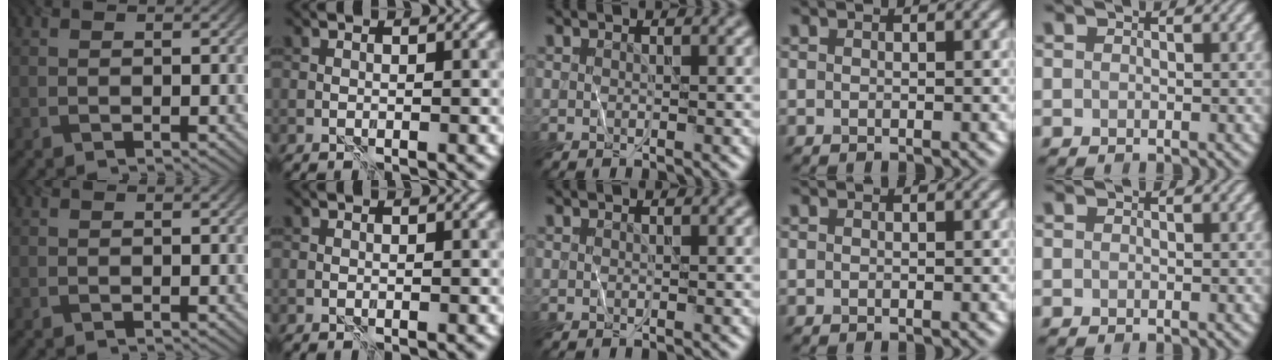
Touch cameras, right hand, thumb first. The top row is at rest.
{}